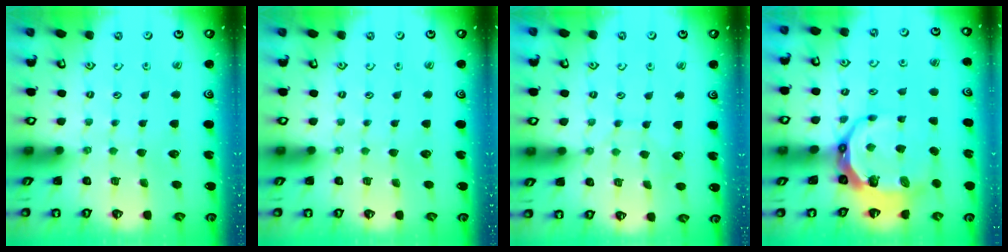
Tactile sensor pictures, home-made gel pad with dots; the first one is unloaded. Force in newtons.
{"total": 0.0}
{"total": 4.3, "press": 4.3, "slide": 0.2}
{"total": 10.1, "press": 9.3, "slide": 4.0}